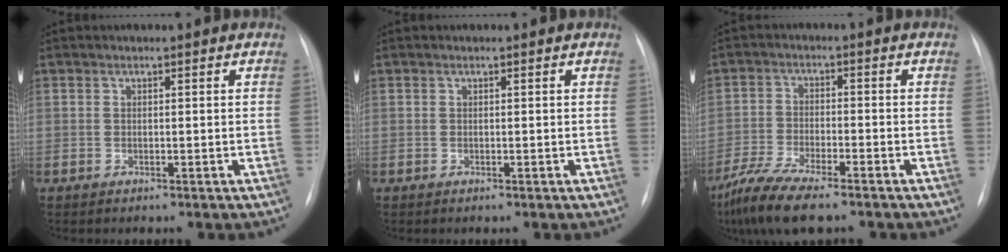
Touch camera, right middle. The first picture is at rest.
{"total": 0.0}
{"total": 10.1, "force": [-7.8, 1.9, 6.2], "torque": [-0.119, -0.028, -0.137]}